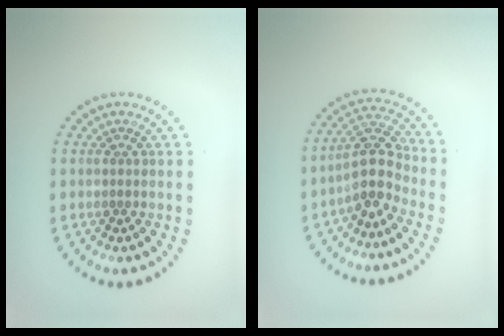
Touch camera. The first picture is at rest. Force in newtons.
{"total": 3.8, "press": 3.4, "slide": 1.7}